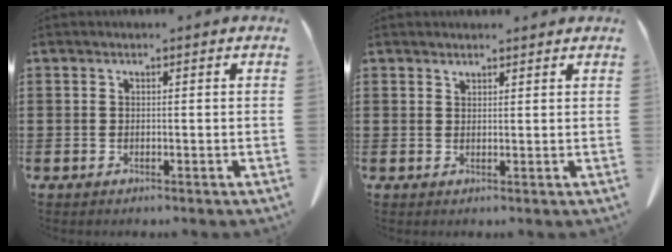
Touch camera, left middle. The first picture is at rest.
{"total": 1.3, "force": [1.2, 0.3, 0.1], "torque": [-0.005, 0.000, 0.024]}